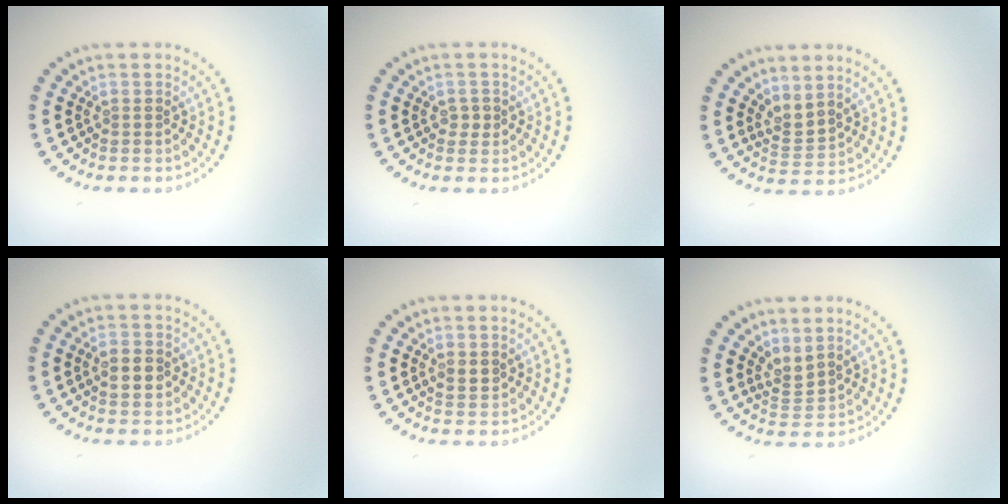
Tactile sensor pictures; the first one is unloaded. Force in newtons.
{"total": 1.0, "press": 0.9, "slide": 0.5}
{"total": 2.1, "press": 1.4, "slide": 1.6}
{"total": 2.6, "press": 2.6, "slide": 0.1}
{"total": 1.5, "press": 1.4, "slide": 0.5}
{"total": 2.2, "press": 1.5, "slide": 1.6}